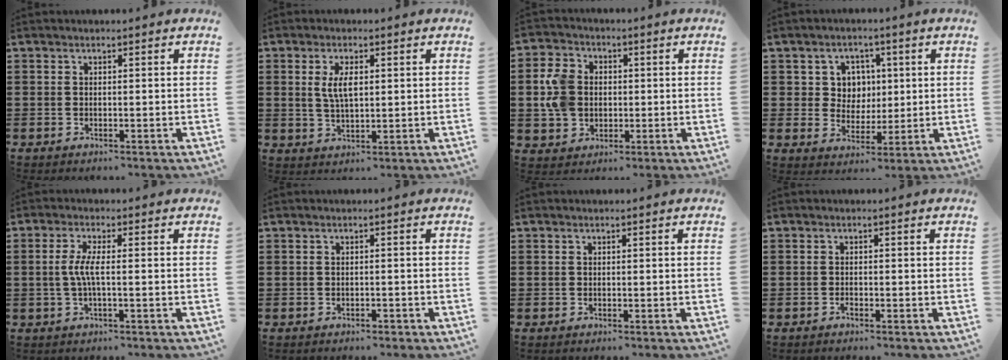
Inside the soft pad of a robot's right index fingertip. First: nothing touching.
{"total": 4.4, "force": [1.0, 1.7, 3.9], "torque": [-0.080, 0.007, 0.015]}
{"total": 7.0, "force": [0.3, 5.8, 4.0], "torque": [-0.113, 0.011, 0.001]}
{"total": 5.2, "force": [1.3, 4.8, 1.6], "torque": [-0.047, 0.014, 0.020]}
{"total": 3.7, "force": [-0.4, 0.3, 3.7], "torque": [-0.083, -0.006, -0.014]}
{"total": 0.7, "force": [-0.7, 0.2, 0.2], "torque": [-0.007, -0.001, -0.015]}
{"total": 0.0}
{"total": 0.7, "force": [-0.6, 0.2, 0.3], "torque": [-0.008, -0.002, -0.011]}